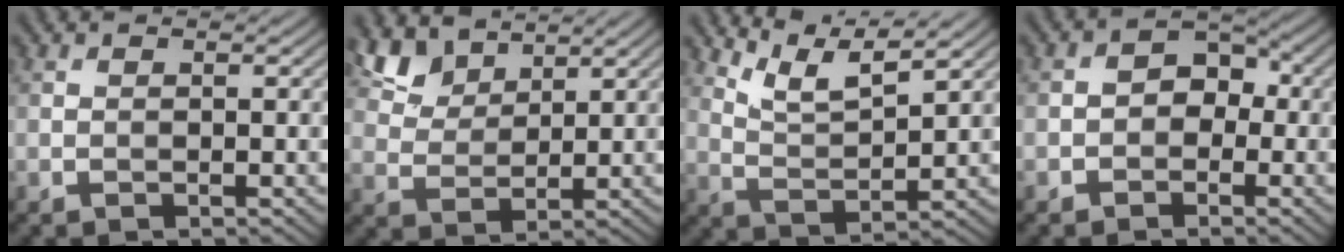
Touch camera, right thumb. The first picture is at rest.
{"total": 6.8, "force": [5.0, 3.1, 3.3], "torque": [-0.083, 0.008, 0.103]}
{"total": 7.2, "force": [5.7, 1.2, 4.2], "torque": [-0.099, -0.001, 0.114]}
{"total": 3.7, "force": [-0.8, 2.9, 2.2], "torque": [-0.025, 0.008, -0.023]}